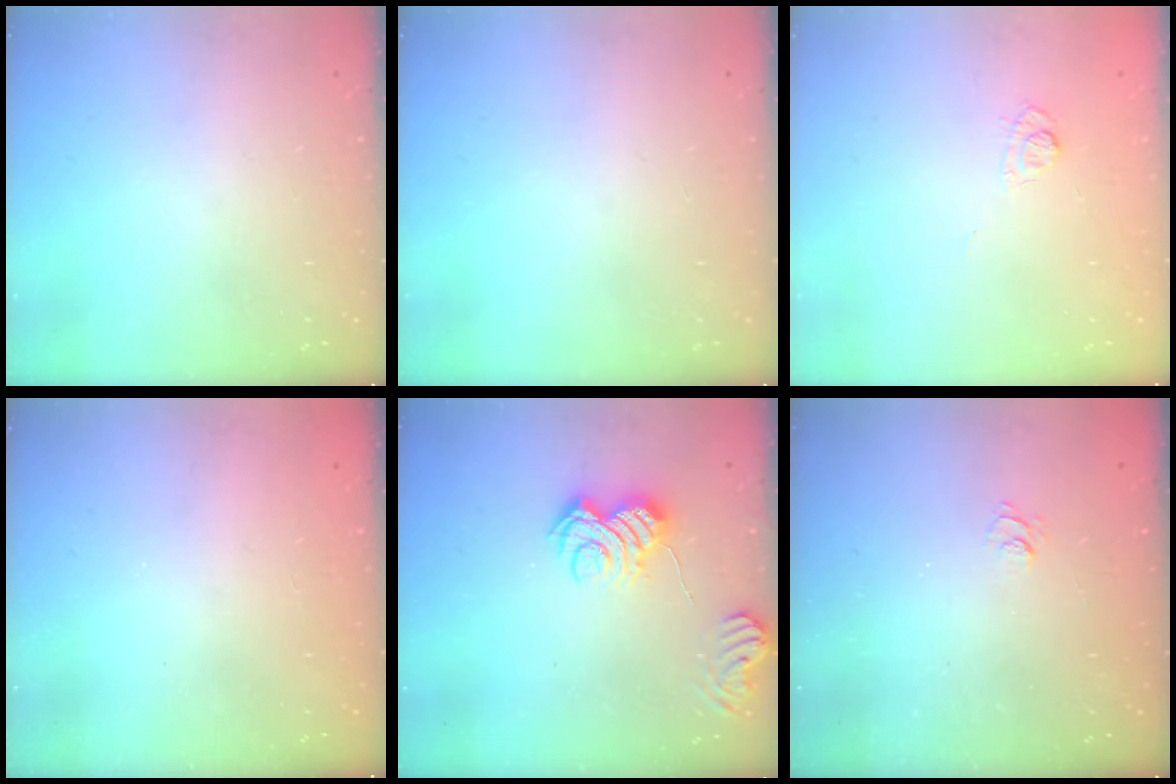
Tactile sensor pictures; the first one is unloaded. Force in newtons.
{"total": 0.0}
{"total": 6.4, "press": 6.1, "slide": 1.6}
{"total": 2.4, "press": 2.3, "slide": 0.8}
{"total": 7.5, "press": 7.5, "slide": 0.4}
{"total": 2.8, "press": 2.5, "slide": 1.3}